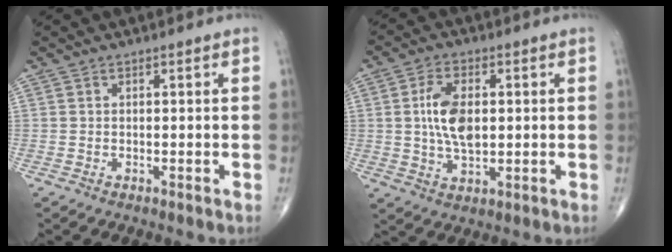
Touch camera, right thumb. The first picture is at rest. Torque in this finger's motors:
{"motor_torque": [0.83, 2.12, 1.25, -0.08, 0.18]}